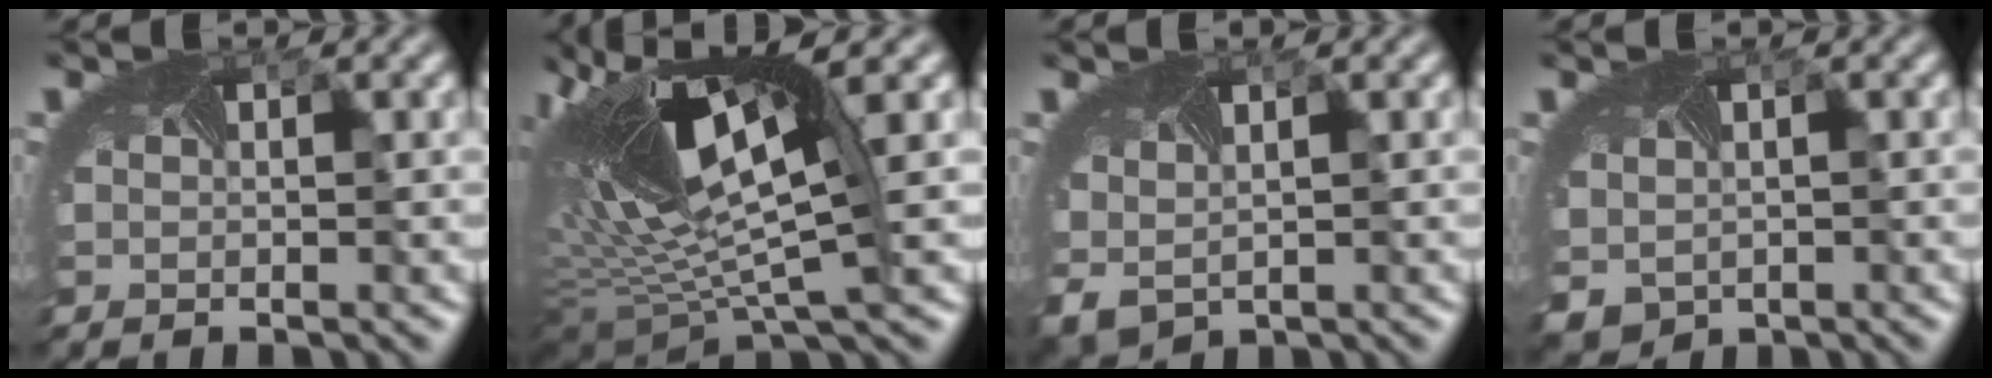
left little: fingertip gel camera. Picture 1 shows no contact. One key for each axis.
{"total": 12.8, "fx": 2.0, "fy": 4.3, "fz": 11.9, "tx": -0.249, "ty": -0.012, "tz": 0.069}
{"total": 2.9, "fx": -0.3, "fy": 2.2, "fz": 1.9, "tx": -0.076, "ty": -0.011, "tz": 0.030}
{"total": 2.9, "fx": -0.8, "fy": 2.4, "fz": 1.4, "tx": -0.056, "ty": -0.013, "tz": 0.015}